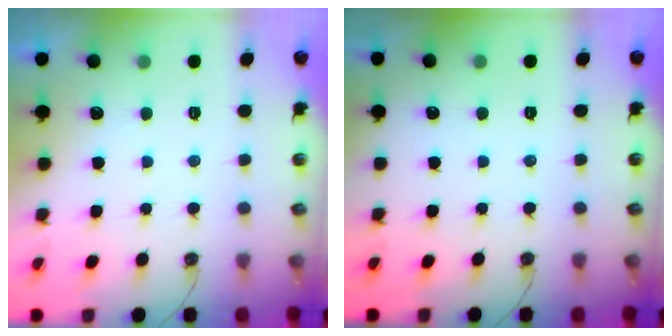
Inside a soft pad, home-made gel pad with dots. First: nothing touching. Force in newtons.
{"total": 0.0}